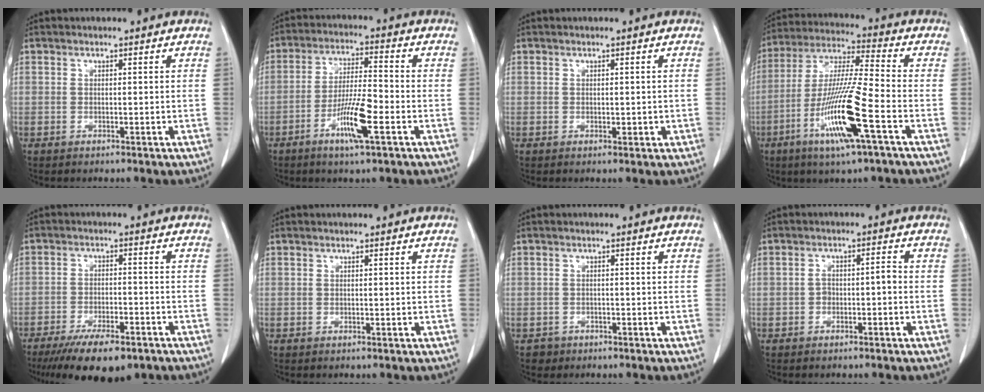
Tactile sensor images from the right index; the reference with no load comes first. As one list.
[{"total": 8.7, "force": [-3.7, 0.6, 7.9], "torque": [-0.150, -0.008, -0.068]}, {"total": 1.3, "force": [-0.1, 0.7, 1.1], "torque": [-0.015, -0.002, 0.002]}, {"total": 15.0, "force": [-5.9, 0.0, 13.8], "torque": [-0.280, -0.018, -0.113]}, {"total": 11.3, "force": [-8.1, 3.5, 7.1], "torque": [-0.108, -0.012, -0.124]}, {"total": 0.0}, {"total": 1.7, "force": [-1.0, 1.4, -0.3], "torque": [-0.002, 0.007, -0.018]}, {"total": 2.6, "force": [-0.9, 1.1, 2.2], "torque": [-0.040, 0.015, -0.012]}]